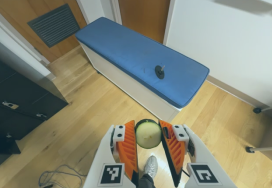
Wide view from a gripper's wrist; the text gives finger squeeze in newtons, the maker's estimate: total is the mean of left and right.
{"total": 7.5, "left": 7.1, "right": 7.8}